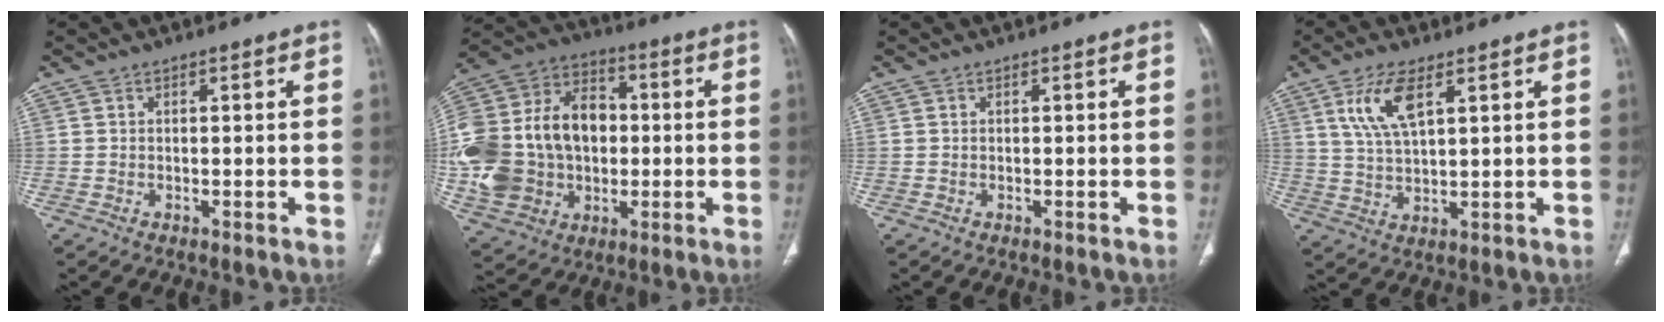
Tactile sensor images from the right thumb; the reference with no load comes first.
{"total": 25.4, "force": [-1.0, 19.2, 16.7], "torque": [-0.342, 0.032, -0.003]}
{"total": 0.0}
{"total": 8.4, "force": [3.9, 3.0, 6.8], "torque": [-0.141, -0.013, 0.083]}